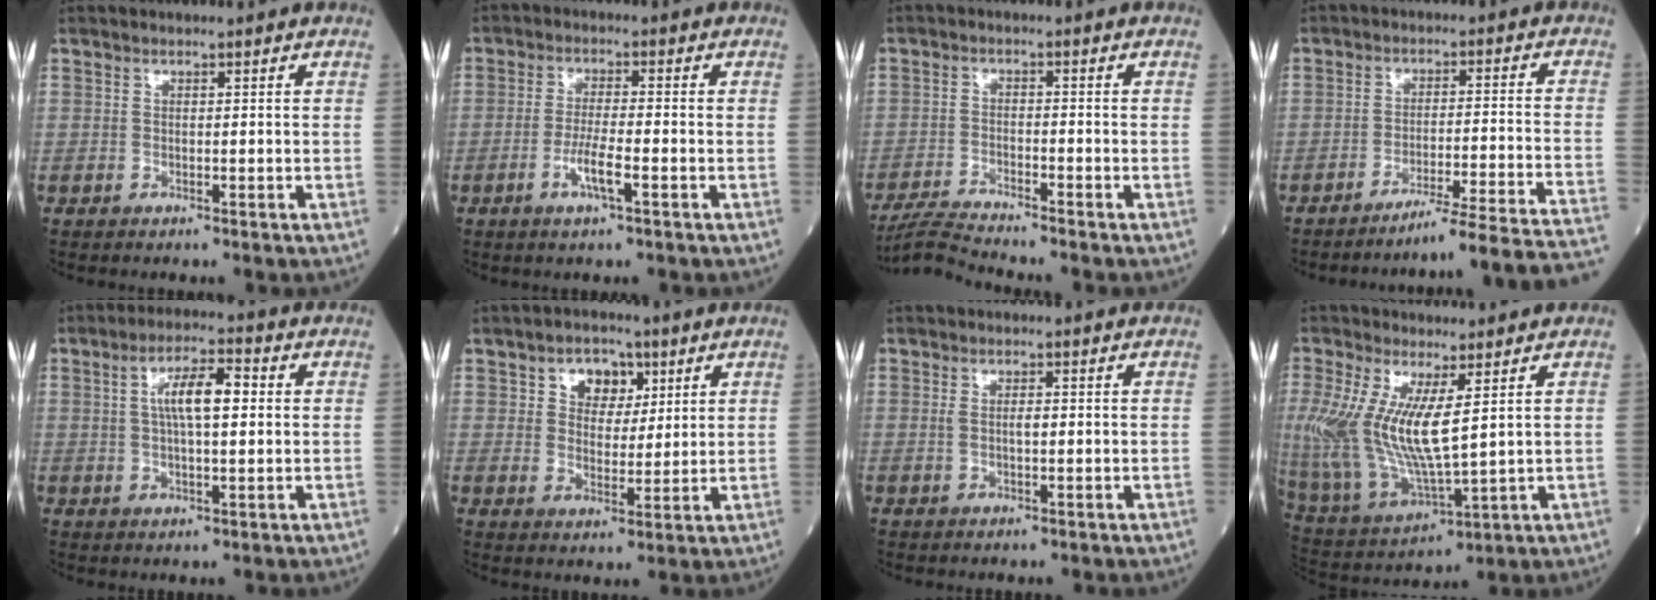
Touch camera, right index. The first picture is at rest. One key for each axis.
{"total": 4.5, "fx": -1.9, "fy": 0.3, "fz": 4.1, "tx": -0.080, "ty": -0.005, "tz": -0.037}
{"total": 5.2, "fx": -4.9, "fy": -1.7, "fz": 0.8, "tx": -0.023, "ty": -0.020, "tz": -0.096}
{"total": 18.4, "fx": -16.7, "fy": -3.2, "fz": 7.1, "tx": -0.038, "ty": -0.020, "tz": -0.222}
{"total": 7.3, "fx": 1.4, "fy": 1.8, "fz": 6.9, "tx": -0.127, "ty": 0.017, "tz": 0.023}
{"total": 5.7, "fx": 2.8, "fy": 3.7, "fz": 3.3, "tx": -0.049, "ty": 0.011, "tz": 0.047}
{"total": 1.6, "fx": 0.1, "fy": 0.5, "fz": 1.5, "tx": -0.031, "ty": 0.002, "tz": 0.003}
{"total": 13.3, "fx": 2.7, "fy": 3.3, "fz": 12.6, "tx": -0.291, "ty": -0.013, "tz": 0.066}